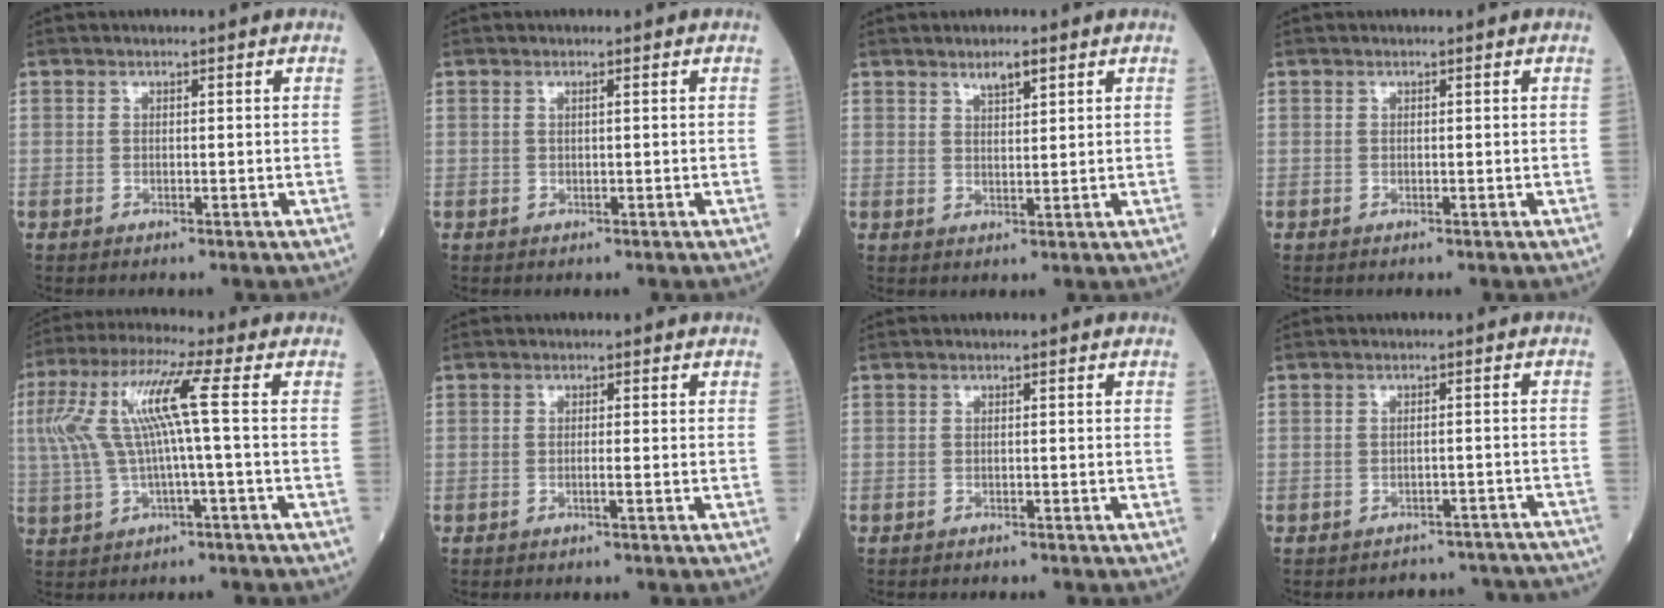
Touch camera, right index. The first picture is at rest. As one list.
[{"total": 0.5, "force": [0.2, 0.0, 0.5], "torque": [-0.012, 0.003, 0.004]}, {"total": 2.7, "force": [1.9, 0.6, 1.8], "torque": [-0.034, -0.001, 0.034]}, {"total": 0.0}, {"total": 10.5, "force": [1.1, 0.1, 10.5], "torque": [-0.224, 0.032, 0.022]}, {"total": 0.8, "force": [-0.3, -0.2, 0.7], "torque": [-0.012, 0.001, -0.008]}, {"total": 1.0, "force": [-0.9, 0.2, 0.3], "torque": [-0.008, -0.001, -0.013]}, {"total": 13.1, "force": [-12.7, 3.1, -0.3], "torque": [0.027, 0.046, -0.137]}]